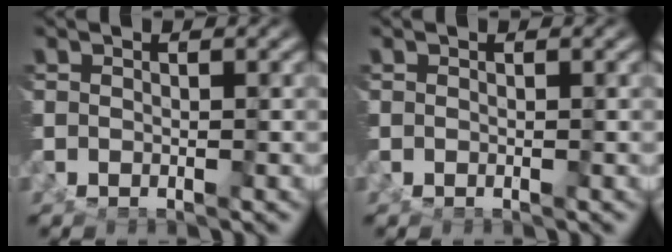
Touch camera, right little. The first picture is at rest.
{"total": 0.0}